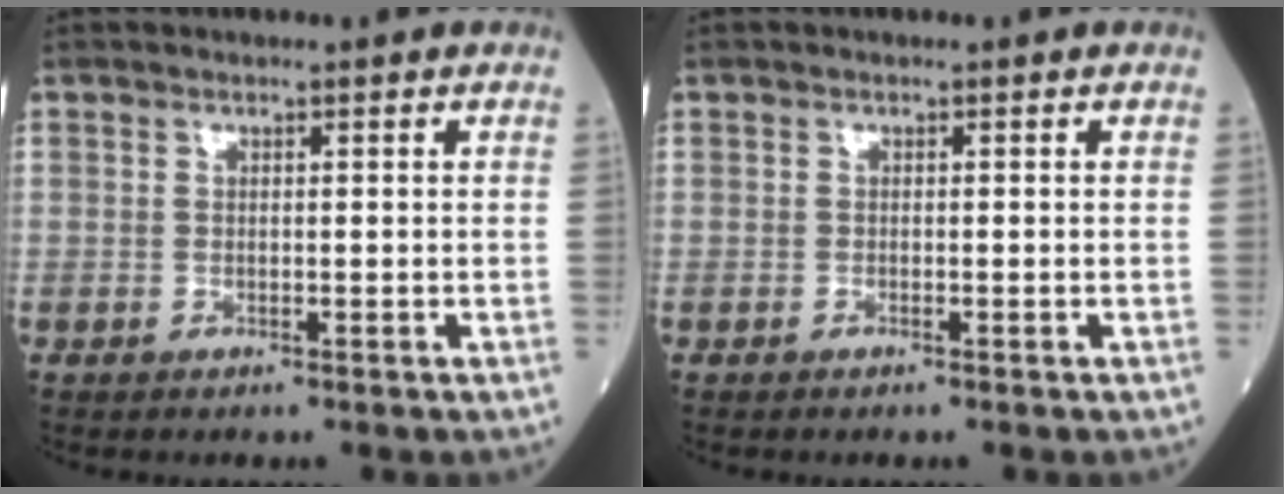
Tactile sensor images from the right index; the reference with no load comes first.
{"total": 0.0}